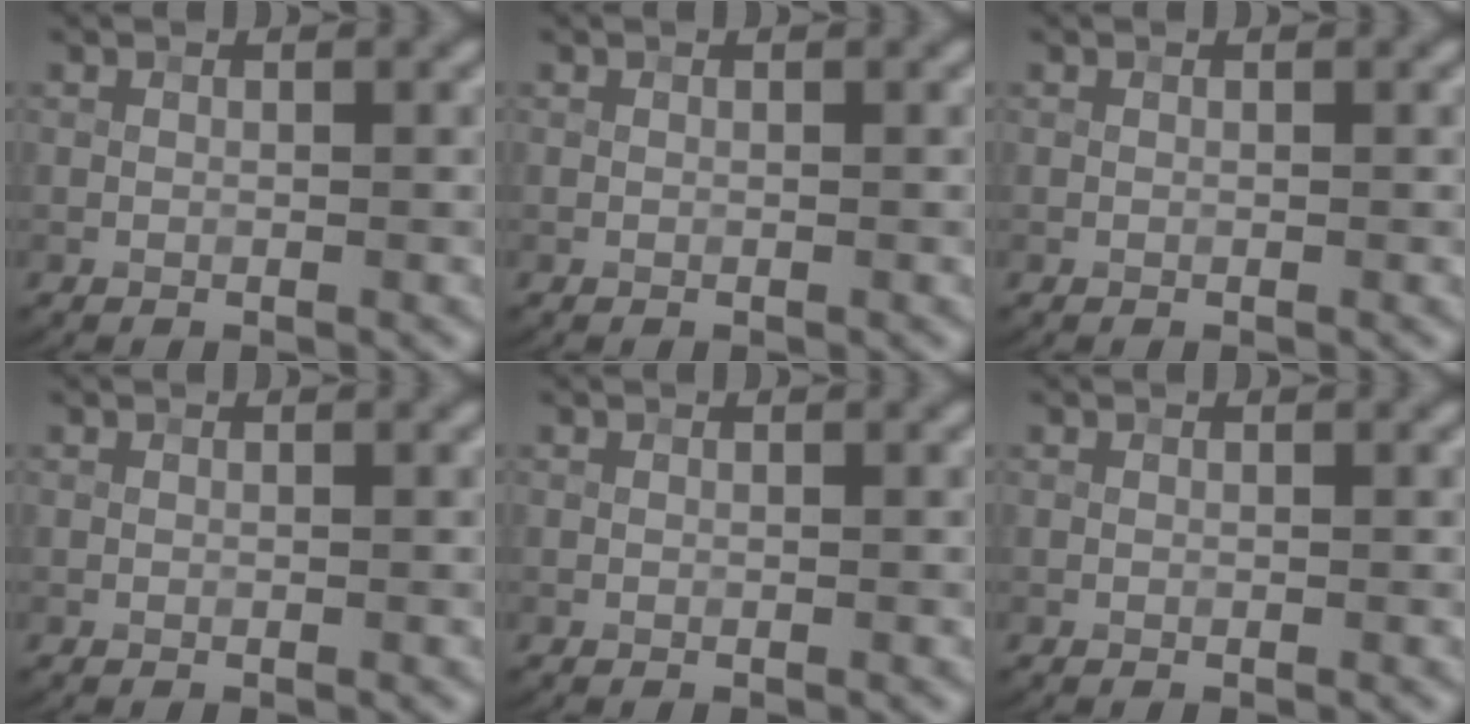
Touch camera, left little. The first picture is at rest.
{"total": 0.0}
{"total": 0.0}
{"total": 0.0}
{"total": 0.0}
{"total": 0.0}